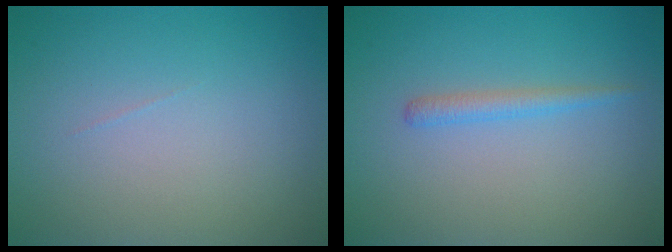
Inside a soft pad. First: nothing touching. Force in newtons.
{"total": 1.3, "press": 1.3, "slide": 0.1}